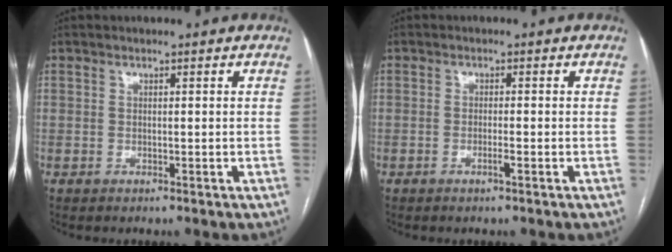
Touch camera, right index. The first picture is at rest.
{"total": 1.4, "force": [-0.6, -0.1, 1.2], "torque": [-0.026, 0.000, -0.009]}